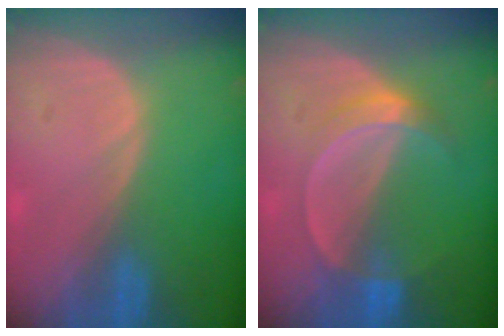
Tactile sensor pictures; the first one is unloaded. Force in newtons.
{"total": 5.1, "press": 4.6, "slide": 2.1}